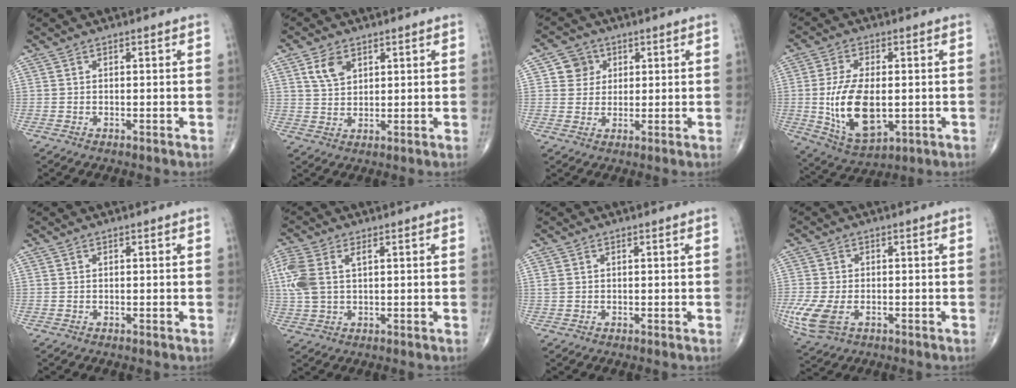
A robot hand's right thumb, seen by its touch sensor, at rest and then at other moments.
{"total": 5.1, "force": [2.4, 3.2, 3.1], "torque": [-0.045, -0.011, 0.048]}
{"total": 4.9, "force": [1.6, 4.6, 0.9], "torque": [0.012, 0.000, 0.022]}
{"total": 14.4, "force": [-1.2, 7.4, 12.3], "torque": [-0.228, -0.012, -0.008]}
{"total": 0.0}
{"total": 8.6, "force": [2.2, 4.8, 6.8], "torque": [-0.186, 0.015, 0.046]}
{"total": 0.9, "force": [0.3, 0.7, 0.5], "torque": [-0.012, 0.004, 0.007]}
{"total": 8.6, "force": [-2.6, 5.1, 6.3], "torque": [-0.159, -0.006, -0.044]}